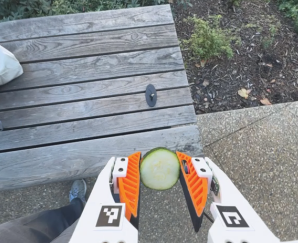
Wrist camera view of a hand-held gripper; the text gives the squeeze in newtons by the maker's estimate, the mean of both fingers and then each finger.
{"total": 14.0, "left": 14.4, "right": 13.6}